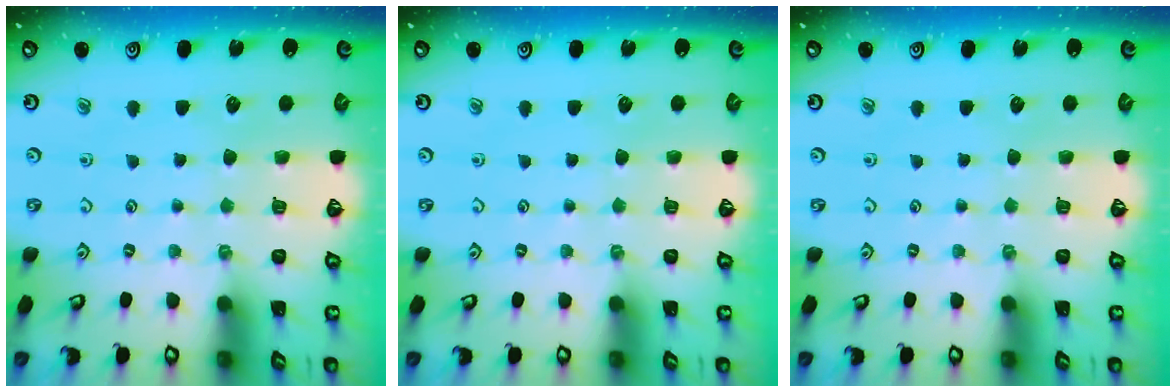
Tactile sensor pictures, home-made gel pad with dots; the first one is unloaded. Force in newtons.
{"total": 0.0}
{"total": 0.0}